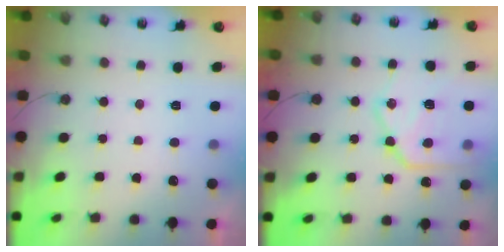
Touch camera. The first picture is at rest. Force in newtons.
{"total": 18.3, "press": 18.3, "slide": 1.4}